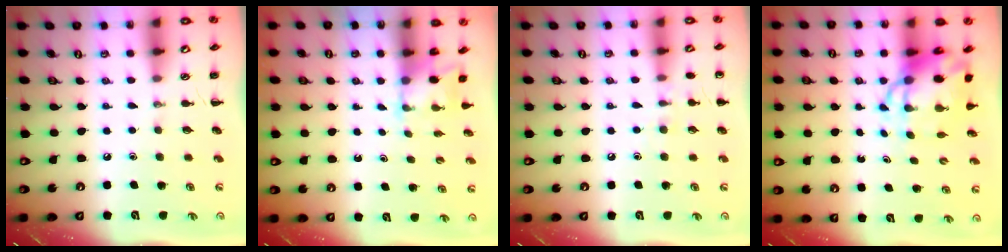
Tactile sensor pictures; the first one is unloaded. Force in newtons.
{"total": 1.7, "press": 1.6, "slide": 0.6}
{"total": 7.2, "press": 7.0, "slide": 1.8}
{"total": 7.7, "press": 7.4, "slide": 2.0}